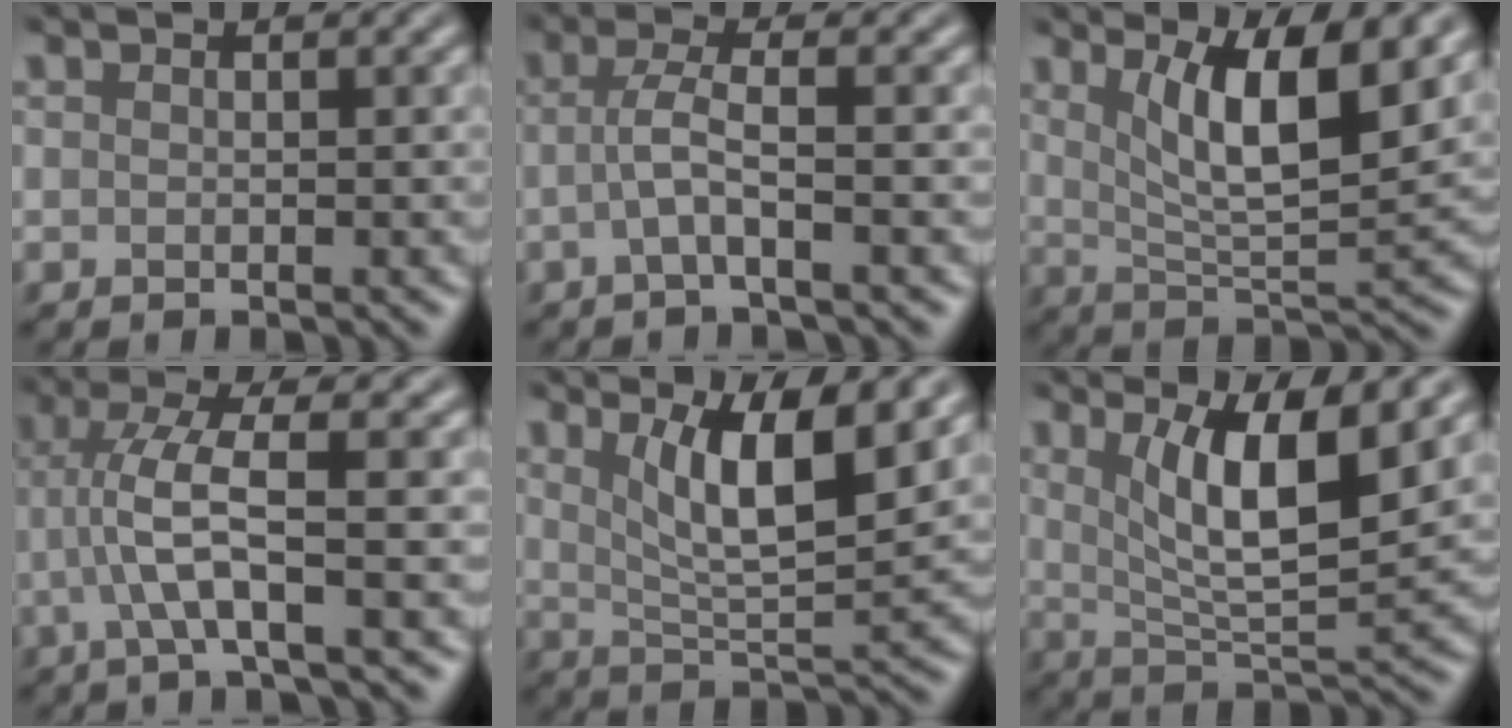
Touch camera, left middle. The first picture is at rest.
{"total": 2.7, "force": [-0.4, 0.4, 2.7], "torque": [-0.056, 0.003, -0.013]}
{"total": 8.2, "force": [3.6, 2.3, 7.0], "torque": [-0.121, -0.009, 0.066]}
{"total": 4.5, "force": [-0.4, 0.4, 4.4], "torque": [-0.093, 0.013, -0.010]}
{"total": 7.4, "force": [3.2, 1.9, 6.3], "torque": [-0.111, -0.010, 0.060]}
{"total": 7.5, "force": [2.9, 2.0, 6.6], "torque": [-0.116, -0.012, 0.055]}